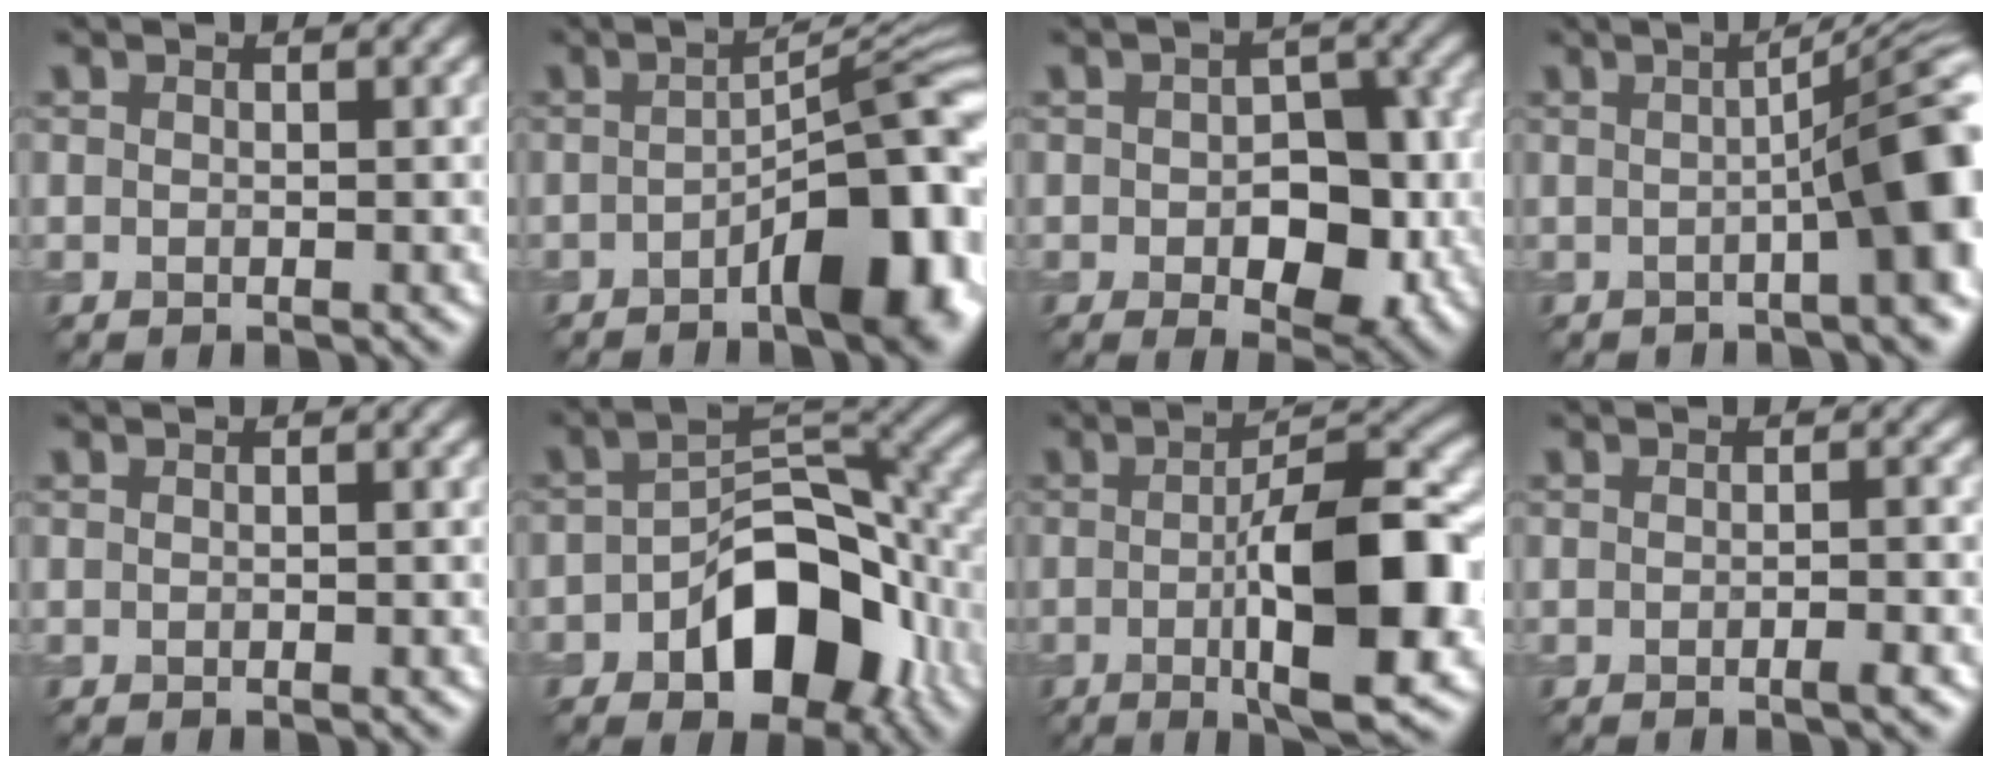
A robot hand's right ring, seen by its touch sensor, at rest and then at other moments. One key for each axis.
{"total": 9.7, "fx": -3.4, "fy": 2.7, "fz": 8.7, "tx": -0.109, "ty": 0.010, "tz": -0.043}
{"total": 7.6, "fx": -1.4, "fy": 4.5, "fz": 5.9, "tx": -0.080, "ty": -0.002, "tz": -0.012}
{"total": 10.8, "fx": -0.7, "fy": 2.3, "fz": 10.6, "tx": -0.095, "ty": 0.020, "tz": -0.008}
{"total": 0.7, "fx": -0.2, "fy": 0.1, "fz": 0.6, "tx": -0.006, "ty": 0.003, "tz": 0.000}
{"total": 10.0, "fx": -3.7, "fy": 5.9, "fz": 7.2, "tx": -0.099, "ty": 0.011, "tz": -0.055}
{"total": 11.3, "fx": -1.8, "fy": 3.1, "fz": 10.8, "tx": -0.156, "ty": 0.005, "tz": -0.024}
{"total": 1.8, "fx": -0.7, "fy": 0.3, "fz": 1.6, "tx": -0.018, "ty": 0.006, "tz": -0.009}